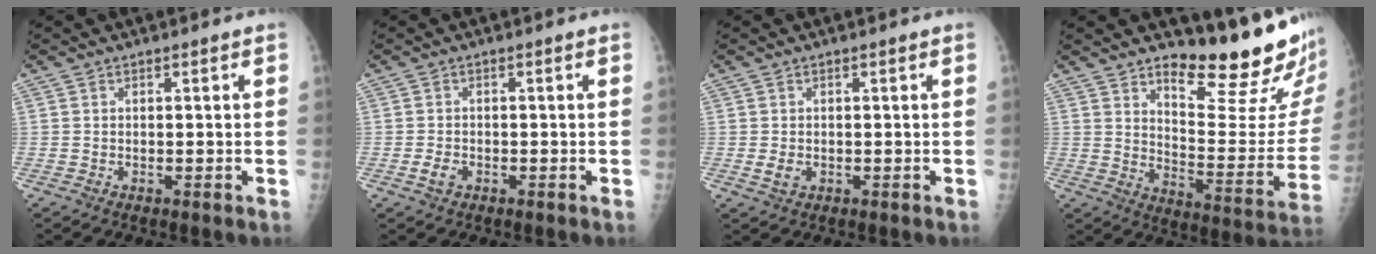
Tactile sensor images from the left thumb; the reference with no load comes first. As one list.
[{"total": 2.1, "force": [-0.8, 1.5, 1.3], "torque": [-0.021, 0.001, -0.015]}, {"total": 2.1, "force": [-0.1, 1.6, 1.4], "torque": [-0.023, -0.003, 0.001]}, {"total": 20.2, "force": [15.3, 4.3, 12.6], "torque": [-0.143, -0.139, 0.219]}]